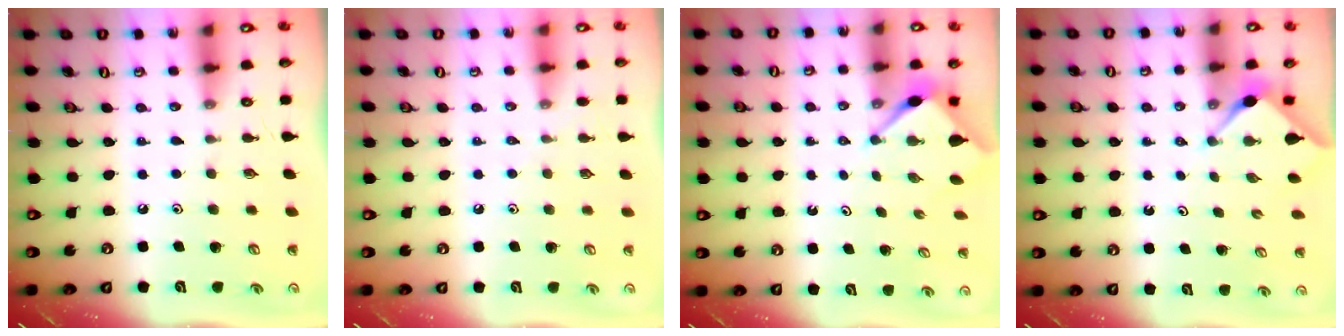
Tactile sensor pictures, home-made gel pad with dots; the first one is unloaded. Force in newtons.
{"total": 3.8, "press": 3.8, "slide": 0.5}
{"total": 3.0, "press": 3.0, "slide": 0.3}
{"total": 2.8, "press": 2.8, "slide": 0.4}